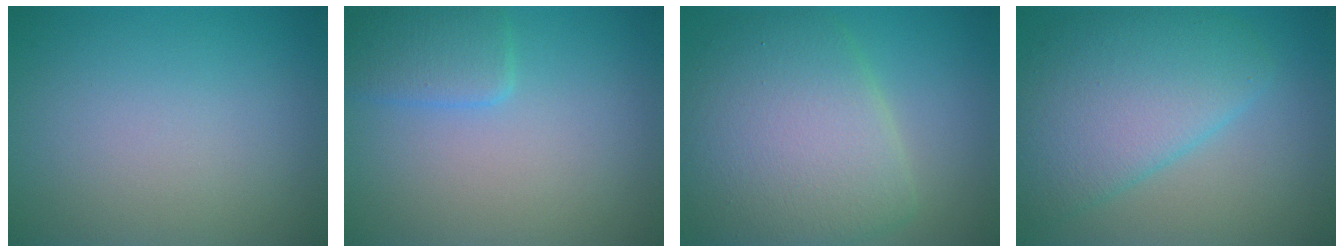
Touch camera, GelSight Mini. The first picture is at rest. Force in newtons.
{"total": 2.6, "press": 2.5, "slide": 0.3}
{"total": 9.0, "press": 9.0, "slide": 0.4}
{"total": 6.8, "press": 6.8, "slide": 0.2}